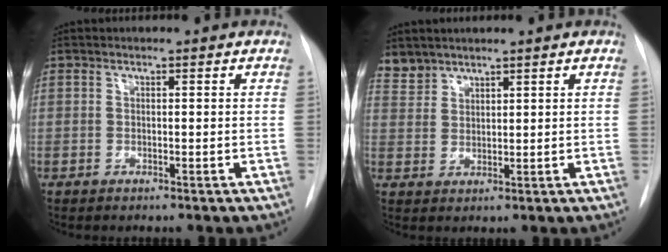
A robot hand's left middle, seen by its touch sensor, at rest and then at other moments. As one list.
[{"total": 3.3, "force": [3.1, 1.1, -0.3], "torque": [0.007, 0.010, 0.065]}]